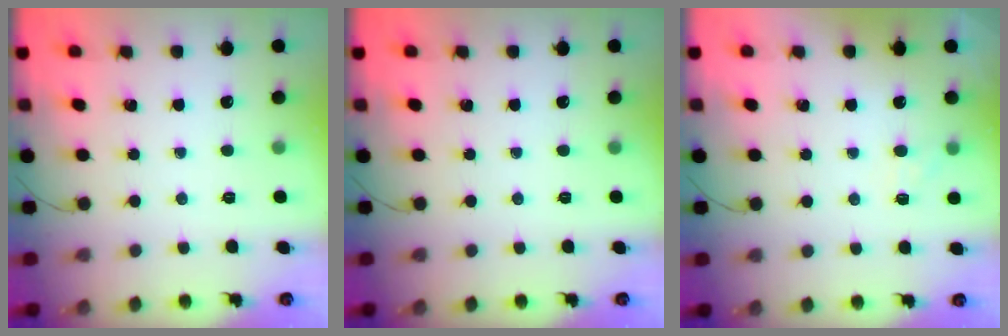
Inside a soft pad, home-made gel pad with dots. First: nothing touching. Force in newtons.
{"total": 0.0}
{"total": 5.3, "press": 5.0, "slide": 1.6}